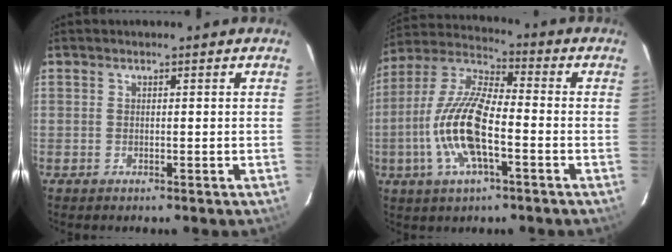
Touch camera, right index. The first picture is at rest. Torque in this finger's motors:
{"motor_torque": [2.14, 0.00, 1.05, 0.19]}